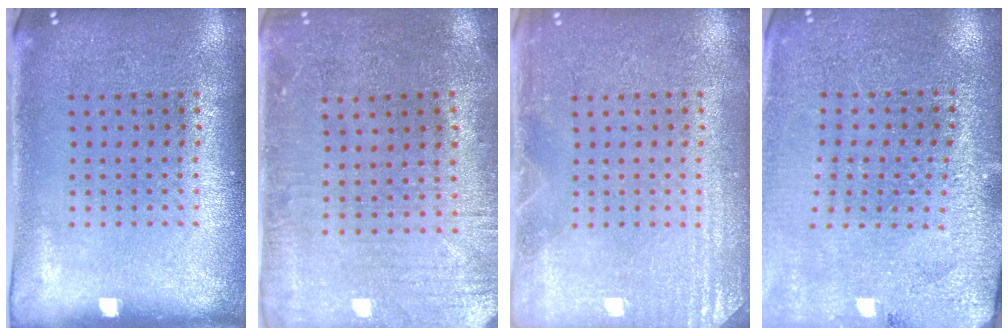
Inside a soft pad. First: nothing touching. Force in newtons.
{"total": 0.6, "press": 0.4, "slide": 0.4}
{"total": 2.7, "press": 2.7, "slide": 0.3}
{"total": 2.8, "press": 2.8, "slide": 0.1}